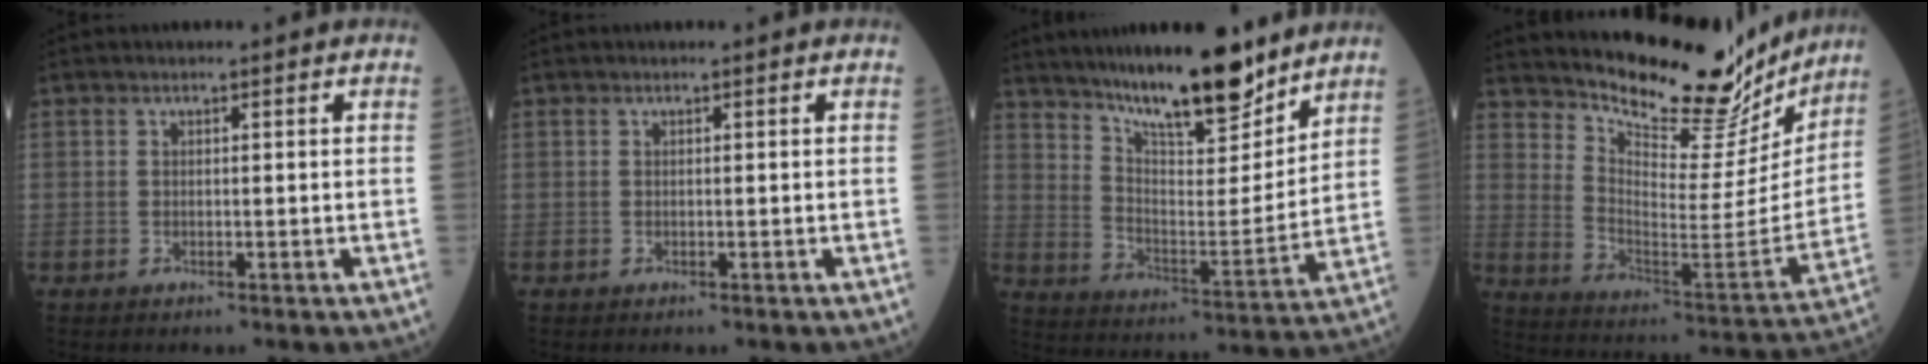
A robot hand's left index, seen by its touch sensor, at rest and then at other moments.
{"total": 0.0}
{"total": 16.4, "force": [13.3, 2.8, 9.2], "torque": [-0.145, -0.009, 0.226]}
{"total": 20.6, "force": [18.6, 5.1, 7.2], "torque": [-0.112, -0.049, 0.264]}